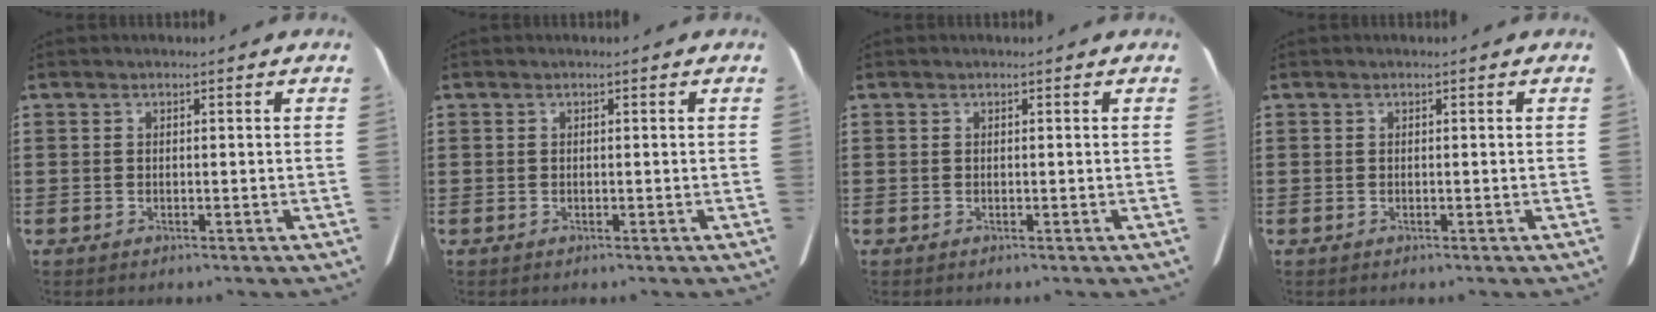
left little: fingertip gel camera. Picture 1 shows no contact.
{"total": 0.0}
{"total": 0.0}
{"total": 0.0}